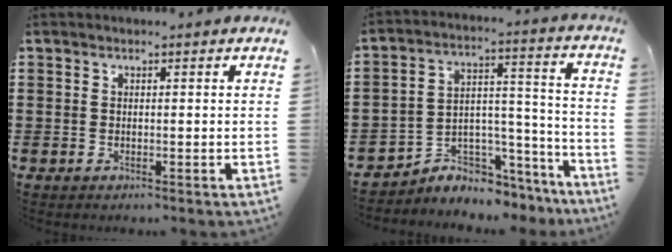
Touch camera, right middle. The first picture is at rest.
{"total": 4.9, "force": [-4.4, 2.1, 0.3], "torque": [-0.010, 0.004, -0.088]}